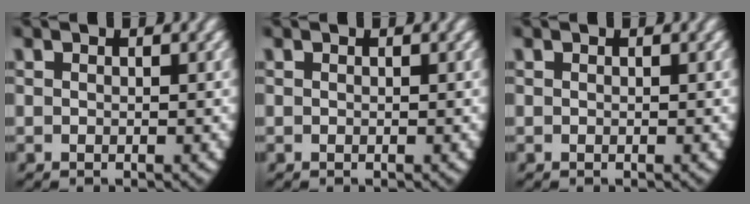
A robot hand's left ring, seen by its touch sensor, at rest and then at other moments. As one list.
[{"total": 0.0}, {"total": 0.0}]